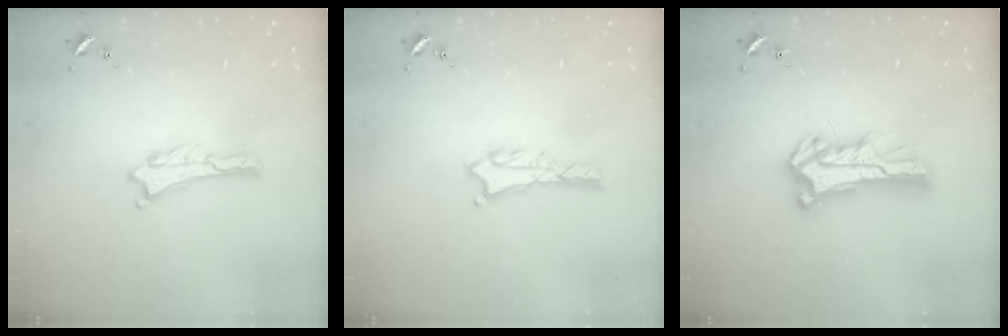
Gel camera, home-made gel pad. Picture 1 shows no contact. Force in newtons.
{"total": 1.3, "press": 1.3, "slide": 0.3}
{"total": 9.5, "press": 9.5, "slide": 0.8}